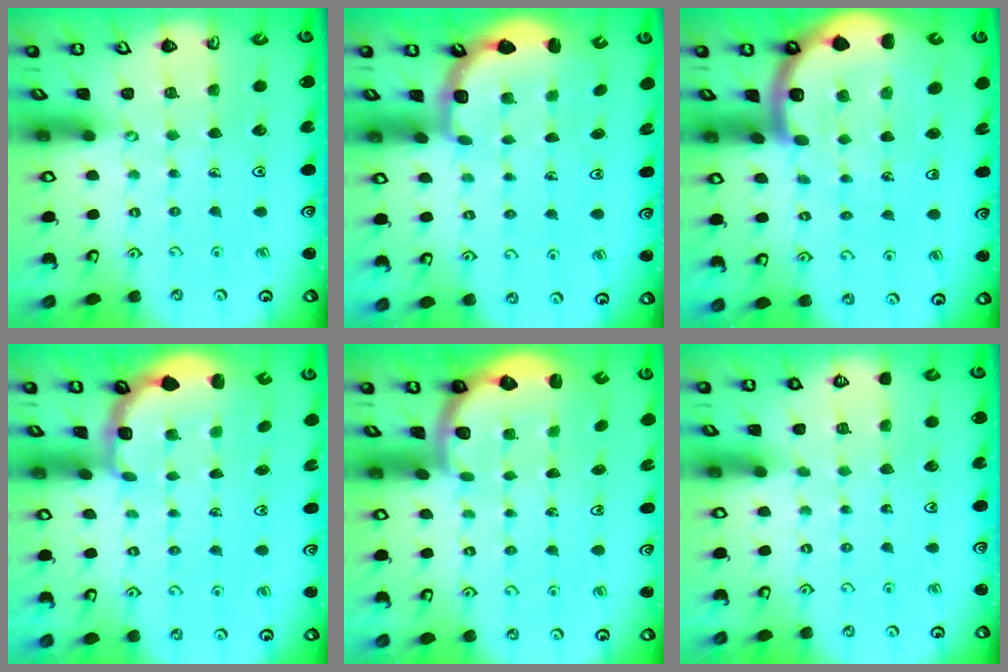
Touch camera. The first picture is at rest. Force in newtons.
{"total": 3.1, "press": 2.5, "slide": 1.8}
{"total": 10.2, "press": 10.2, "slide": 1.2}
{"total": 2.9, "press": 2.0, "slide": 2.1}
{"total": 2.3, "press": 2.0, "slide": 1.2}
{"total": 0.0}